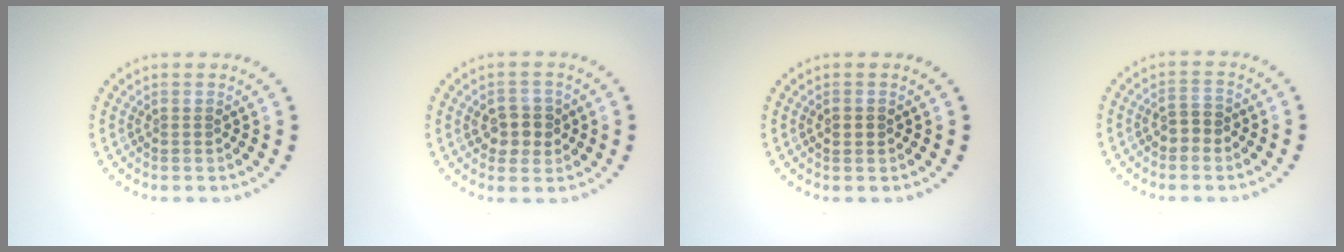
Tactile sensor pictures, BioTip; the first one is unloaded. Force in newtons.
{"total": 2.8, "press": 2.8, "slide": 0.4}
{"total": 1.4, "press": 1.4, "slide": 0.2}
{"total": 1.9, "press": 1.8, "slide": 0.5}